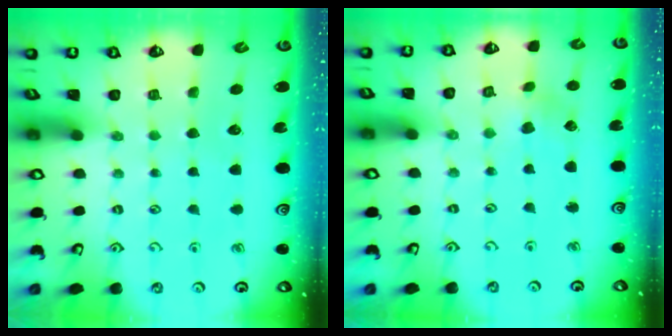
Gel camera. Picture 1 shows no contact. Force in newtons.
{"total": 2.5, "press": 2.5, "slide": 0.4}